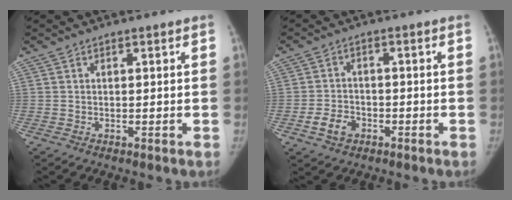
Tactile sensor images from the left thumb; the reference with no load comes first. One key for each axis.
{"total": 4.9, "fx": -2.3, "fy": 3.6, "fz": 2.3, "tx": -0.032, "ty": 0.019, "tz": -0.039}